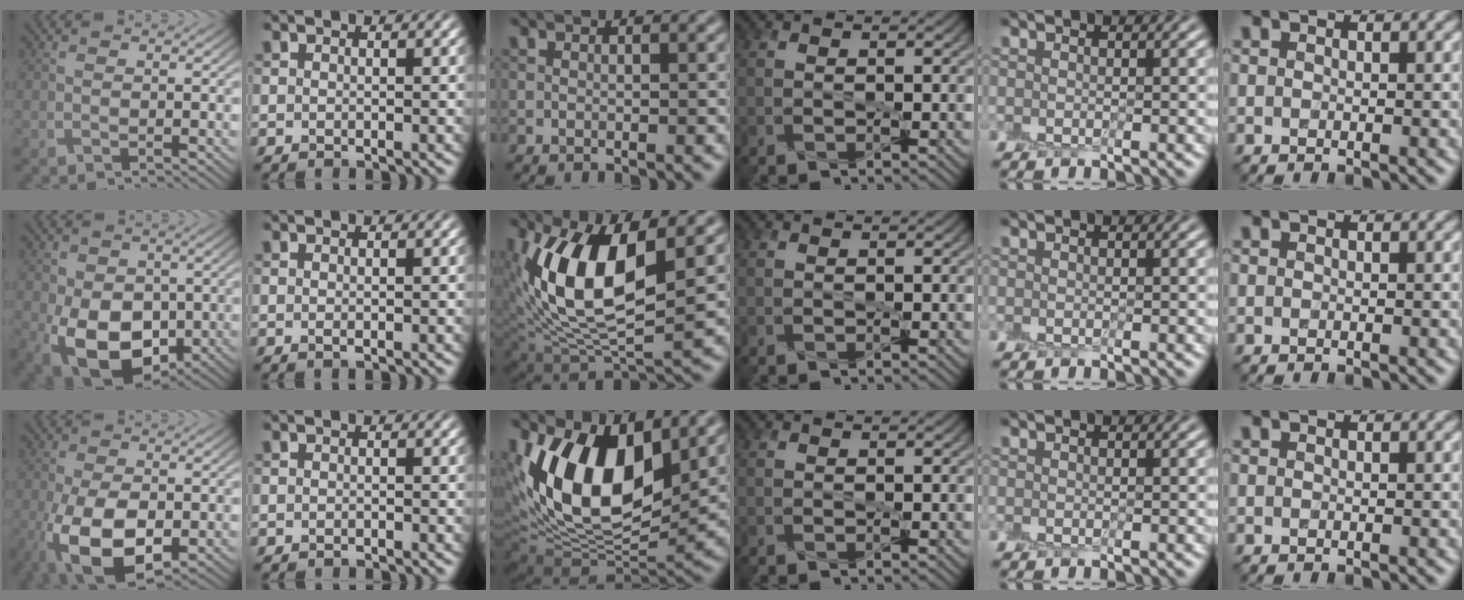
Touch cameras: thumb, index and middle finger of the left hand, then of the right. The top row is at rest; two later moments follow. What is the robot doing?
{"motion": "peel", "object": "sticky note"}